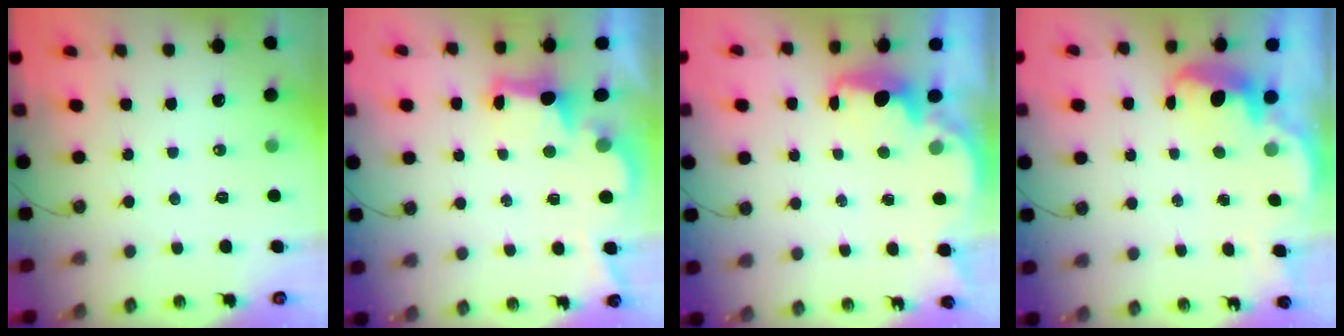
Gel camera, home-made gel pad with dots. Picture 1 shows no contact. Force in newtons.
{"total": 2.9, "press": 2.7, "slide": 0.9}
{"total": 2.4, "press": 2.2, "slide": 0.8}
{"total": 3.8, "press": 3.6, "slide": 0.9}